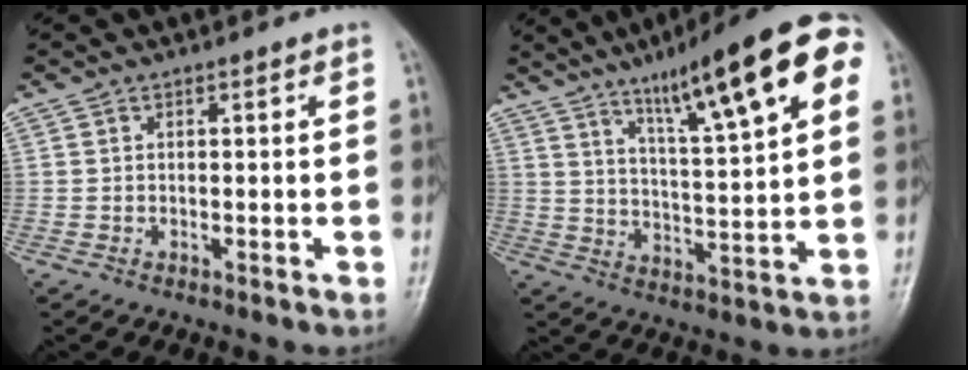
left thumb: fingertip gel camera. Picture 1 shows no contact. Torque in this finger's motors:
{"motor_torque": [0.56, 0.57, 1.76, -1.02, 0.19]}